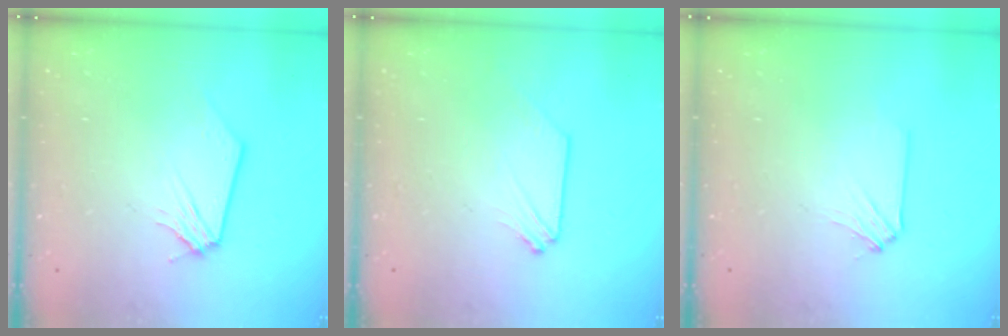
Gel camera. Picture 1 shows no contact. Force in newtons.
{"total": 0.0}
{"total": 1.7, "press": 1.6, "slide": 0.3}